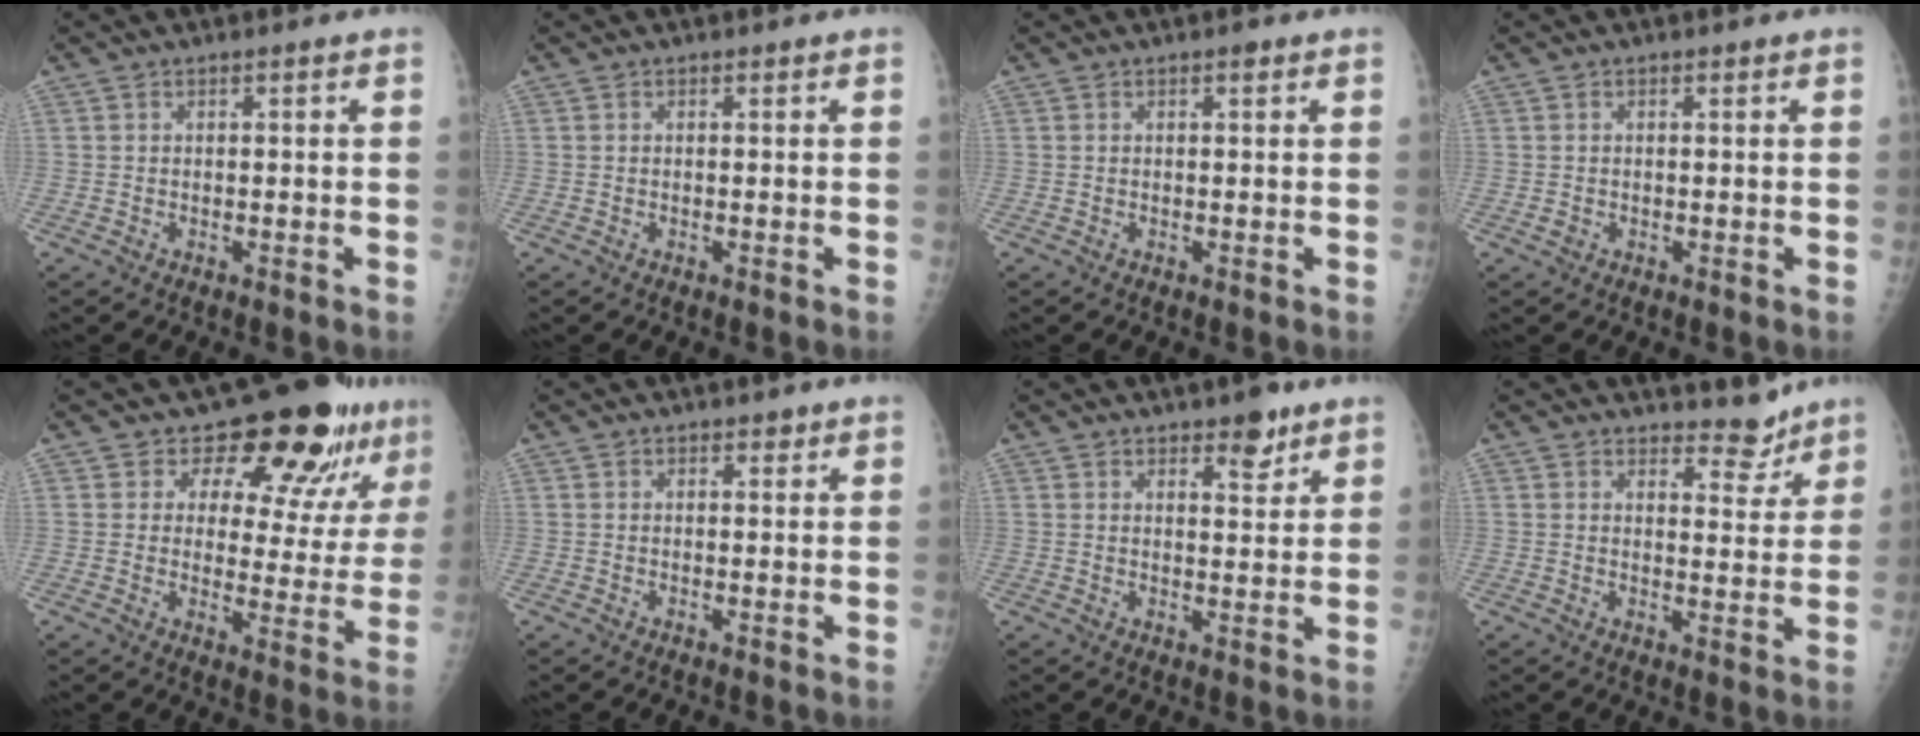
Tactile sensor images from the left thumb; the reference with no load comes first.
{"total": 0.0}
{"total": 0.9, "force": [0.5, 0.4, 0.6], "torque": [-0.007, 0.000, 0.006]}
{"total": 0.8, "force": [0.0, 0.8, 0.3], "torque": [-0.001, 0.001, 0.002]}
{"total": 15.2, "force": [11.1, 7.0, 7.6], "torque": [-0.046, -0.072, 0.132]}
{"total": 1.2, "force": [0.8, 0.7, 0.4], "torque": [0.005, -0.005, 0.008]}
{"total": 4.9, "force": [3.4, 2.1, 2.8], "torque": [-0.018, -0.021, 0.048]}
{"total": 5.0, "force": [4.5, 2.0, 0.8], "torque": [0.011, -0.041, 0.065]}